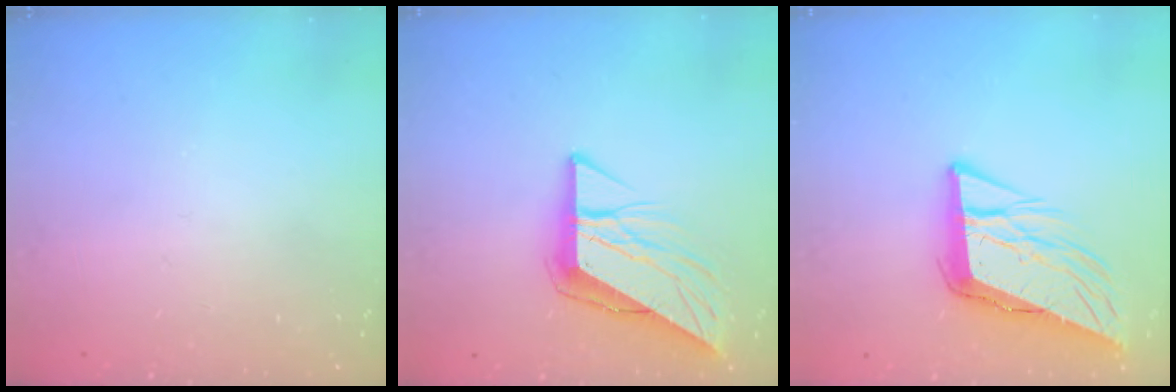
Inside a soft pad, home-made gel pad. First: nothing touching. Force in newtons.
{"total": 10.2, "press": 10.1, "slide": 1.3}
{"total": 10.6, "press": 10.2, "slide": 2.8}